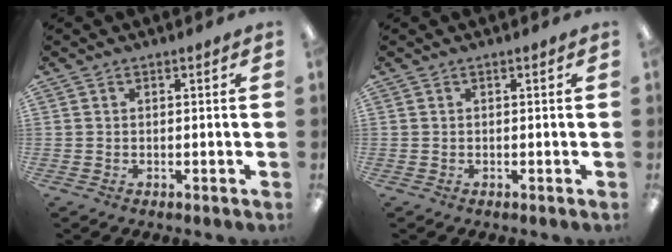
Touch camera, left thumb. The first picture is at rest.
{"total": 0.0}